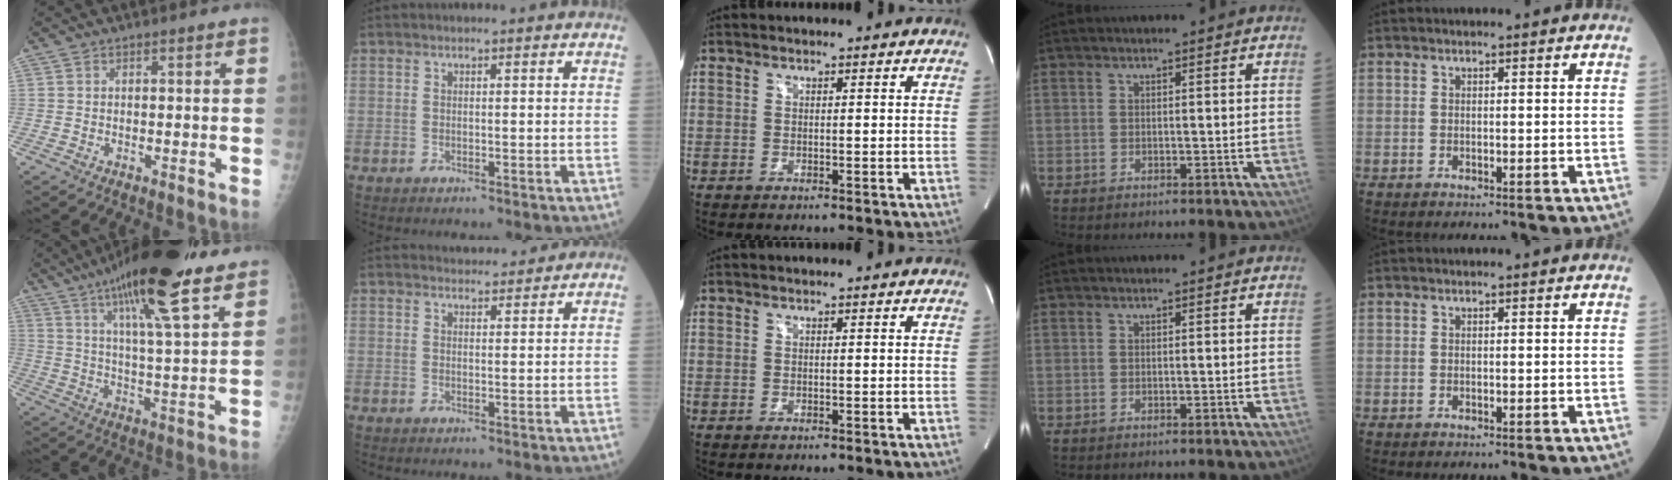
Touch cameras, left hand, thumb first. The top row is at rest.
{"thumb": {"total": 21.7, "force": [13.7, 4.5, 16.2], "torque": [-0.254, -0.035, 0.219]}, "index": {"total": 2.8, "force": [2.7, 0.6, 0.2], "torque": [-0.005, 0.013, 0.042]}}